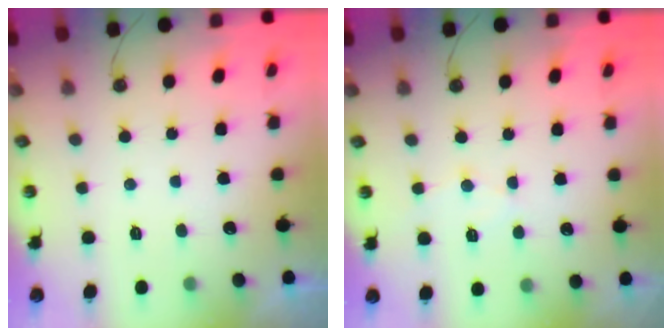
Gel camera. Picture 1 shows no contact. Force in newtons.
{"total": 6.0, "press": 6.0, "slide": 0.3}